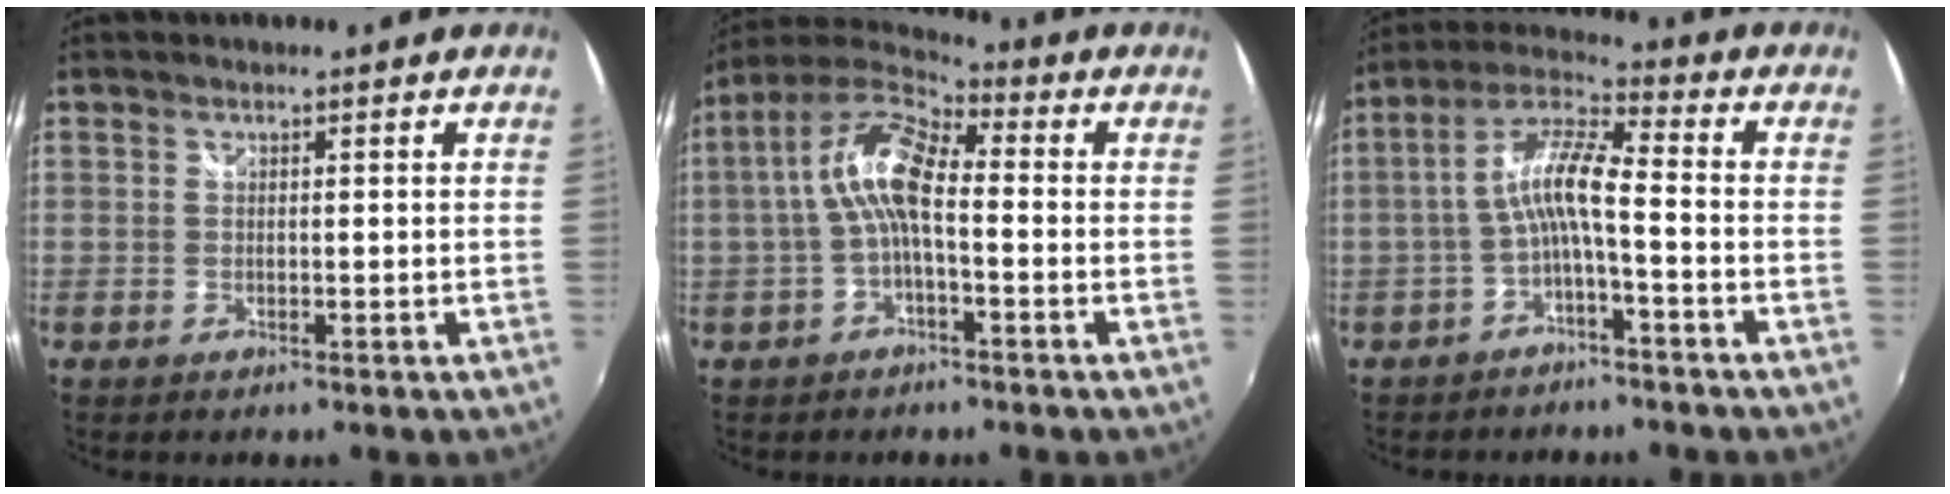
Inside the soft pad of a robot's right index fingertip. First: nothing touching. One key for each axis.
{"total": 10.1, "fx": -0.7, "fy": 3.6, "fz": 9.4, "tx": -0.197, "ty": 0.023, "tz": -0.017}
{"total": 8.0, "fx": -2.5, "fy": 1.2, "fz": 7.5, "tx": -0.174, "ty": 0.019, "tz": -0.046}